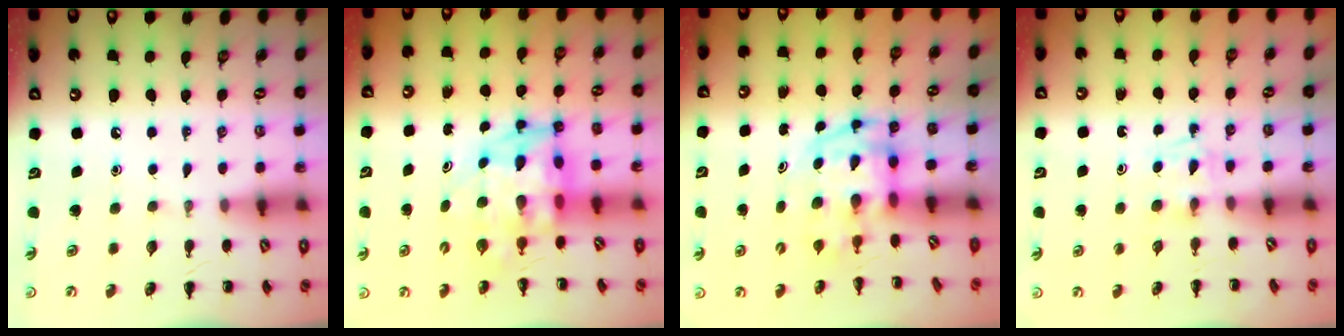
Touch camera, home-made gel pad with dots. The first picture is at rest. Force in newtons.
{"total": 6.2, "press": 5.8, "slide": 2.1}
{"total": 3.9, "press": 3.8, "slide": 0.7}
{"total": 2.4, "press": 2.1, "slide": 1.1}